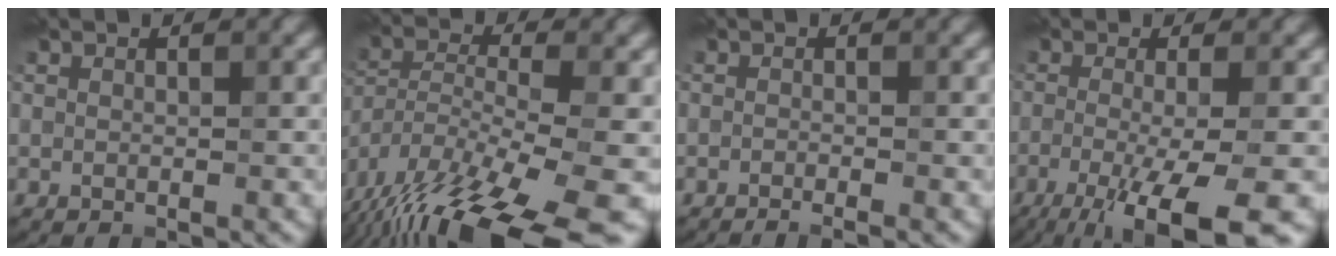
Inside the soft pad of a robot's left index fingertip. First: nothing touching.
{"total": 16.4, "force": [-11.7, 4.1, 10.8], "torque": [-0.212, -0.030, -0.190]}
{"total": 1.1, "force": [-0.7, 0.2, 0.7], "torque": [-0.008, -0.008, -0.015]}
{"total": 9.2, "force": [-4.4, 2.1, 7.8], "torque": [-0.117, -0.015, -0.076]}